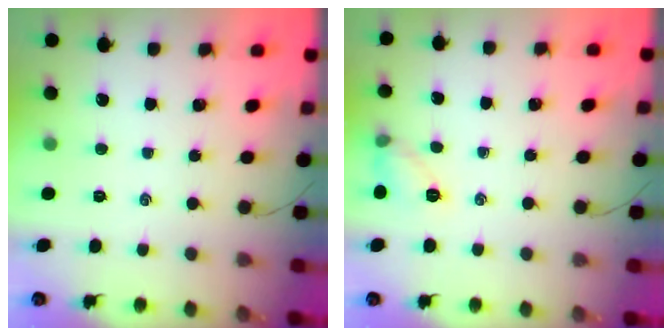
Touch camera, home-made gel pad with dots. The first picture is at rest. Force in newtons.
{"total": 6.9, "press": 6.7, "slide": 1.5}